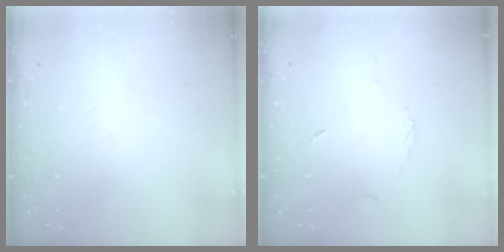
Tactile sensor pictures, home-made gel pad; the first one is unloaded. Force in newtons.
{"total": 3.3, "press": 3.3, "slide": 0.3}